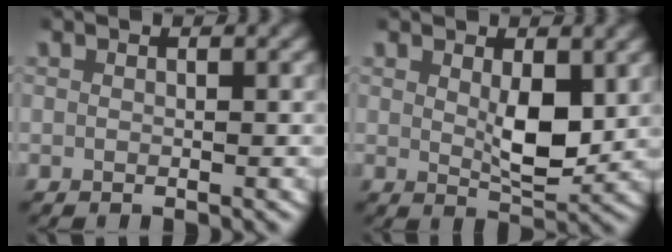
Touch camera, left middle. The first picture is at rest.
{"total": 3.7, "force": [1.3, 1.6, 3.0], "torque": [-0.052, -0.022, 0.029]}